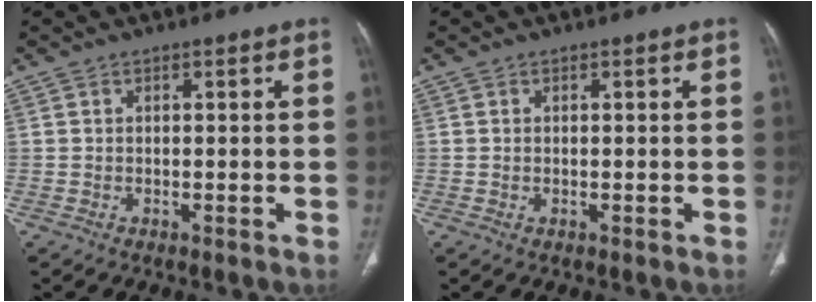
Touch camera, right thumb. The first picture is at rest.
{"total": 0.0}